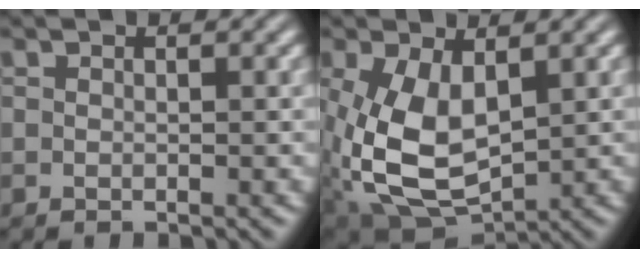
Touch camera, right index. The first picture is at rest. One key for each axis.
{"total": 9.6, "fx": -1.7, "fy": 6.8, "fz": 6.6, "tx": -0.151, "ty": -0.066, "tz": 0.008}